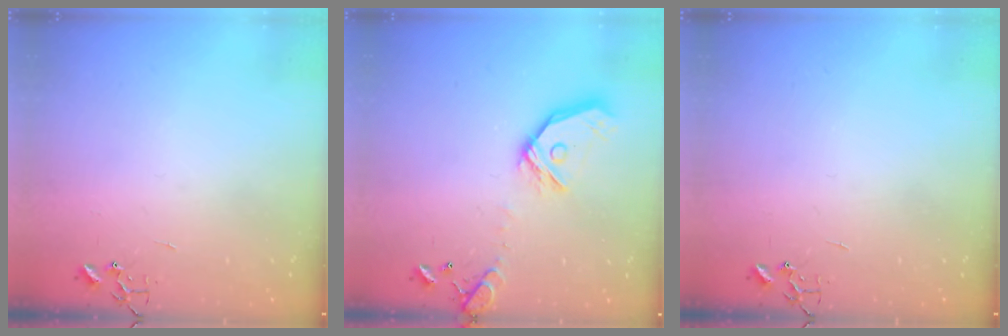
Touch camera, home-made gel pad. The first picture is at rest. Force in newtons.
{"total": 16.5, "press": 16.3, "slide": 2.4}
{"total": 0.0}